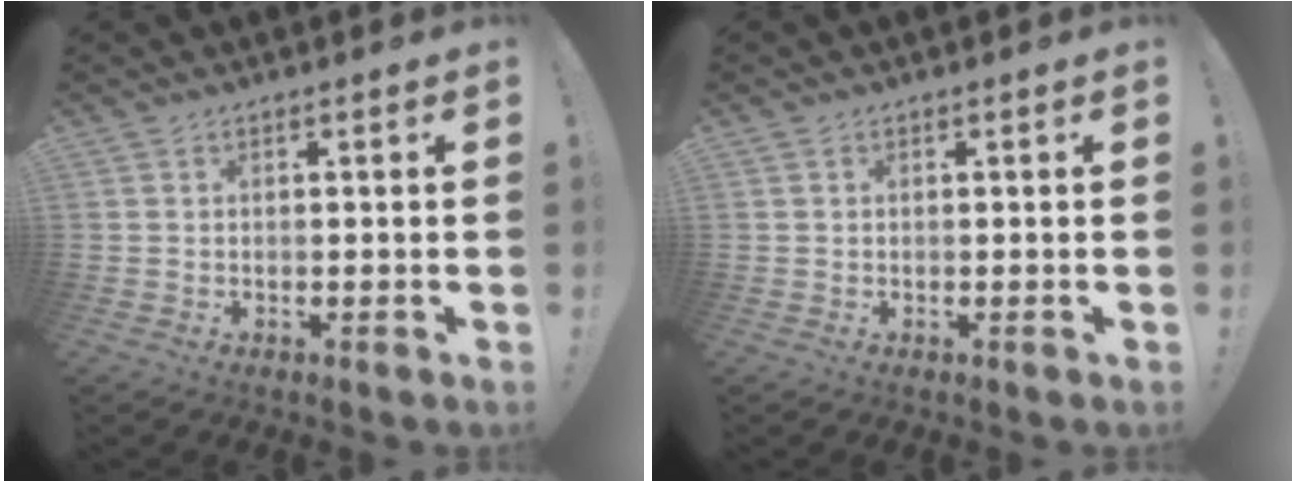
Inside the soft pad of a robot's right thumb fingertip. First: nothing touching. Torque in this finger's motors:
{"motor_torque": [0.07, -0.19, 0.19, -0.04, 0.07]}